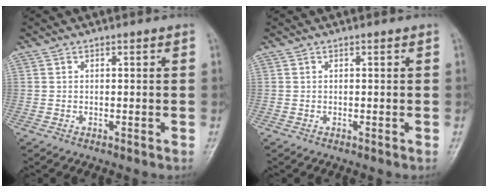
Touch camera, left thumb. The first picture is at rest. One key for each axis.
{"total": 0.0}